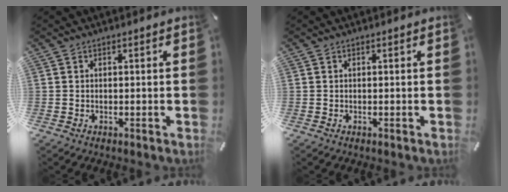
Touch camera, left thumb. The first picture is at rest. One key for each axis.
{"total": 0.0}